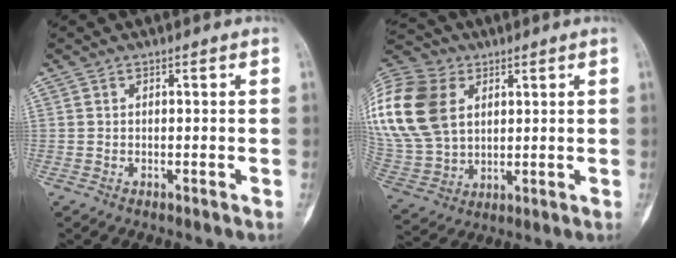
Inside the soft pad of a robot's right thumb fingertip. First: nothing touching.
{"total": 24.5, "force": [7.2, 17.7, 15.3], "torque": [-0.359, 0.021, 0.143]}